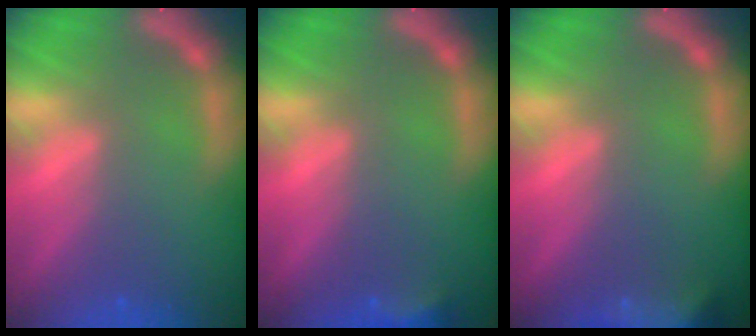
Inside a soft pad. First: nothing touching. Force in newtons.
{"total": 2.4}
{"total": 8.5}